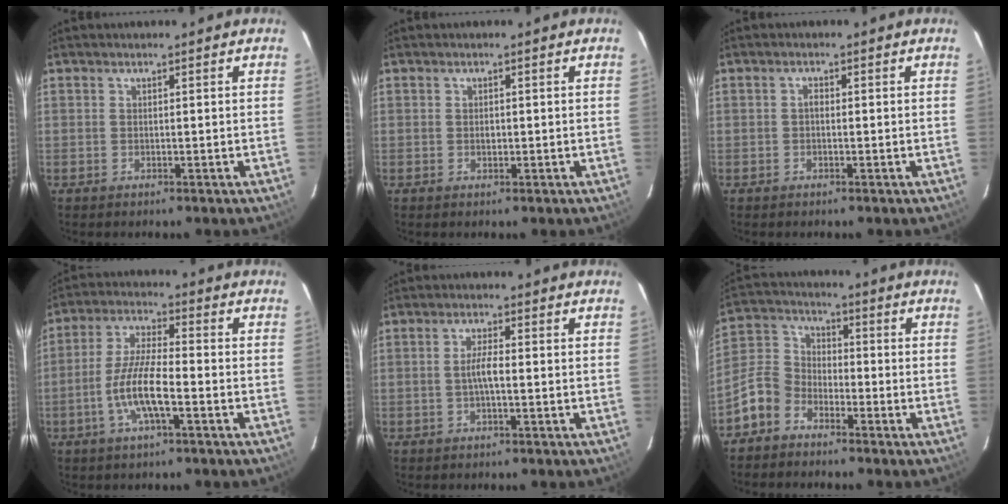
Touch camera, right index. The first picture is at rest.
{"total": 0.7, "force": [-0.1, 0.6, 0.4], "torque": [-0.006, 0.002, 0.000]}
{"total": 0.8, "force": [-0.2, 0.5, 0.6], "torque": [-0.010, 0.005, -0.005]}
{"total": 9.4, "force": [-3.5, 1.7, 8.6], "torque": [-0.177, 0.001, -0.069]}
{"total": 2.9, "force": [-0.5, 0.5, 2.8], "torque": [-0.055, 0.004, -0.009]}
{"total": 9.2, "force": [-6.0, 6.3, 3.0], "torque": [-0.079, 0.037, -0.132]}